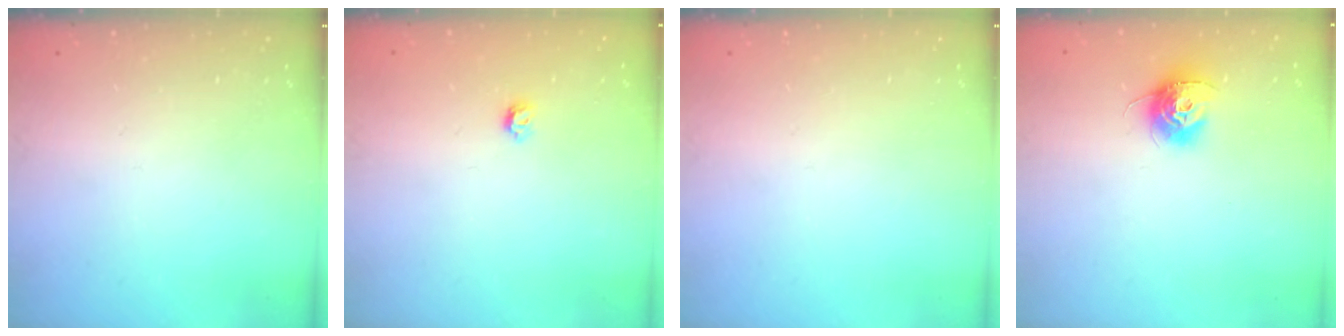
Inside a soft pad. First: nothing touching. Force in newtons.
{"total": 3.8, "press": 3.7, "slide": 0.6}
{"total": 0.0}
{"total": 10.2, "press": 10.2, "slide": 0.4}